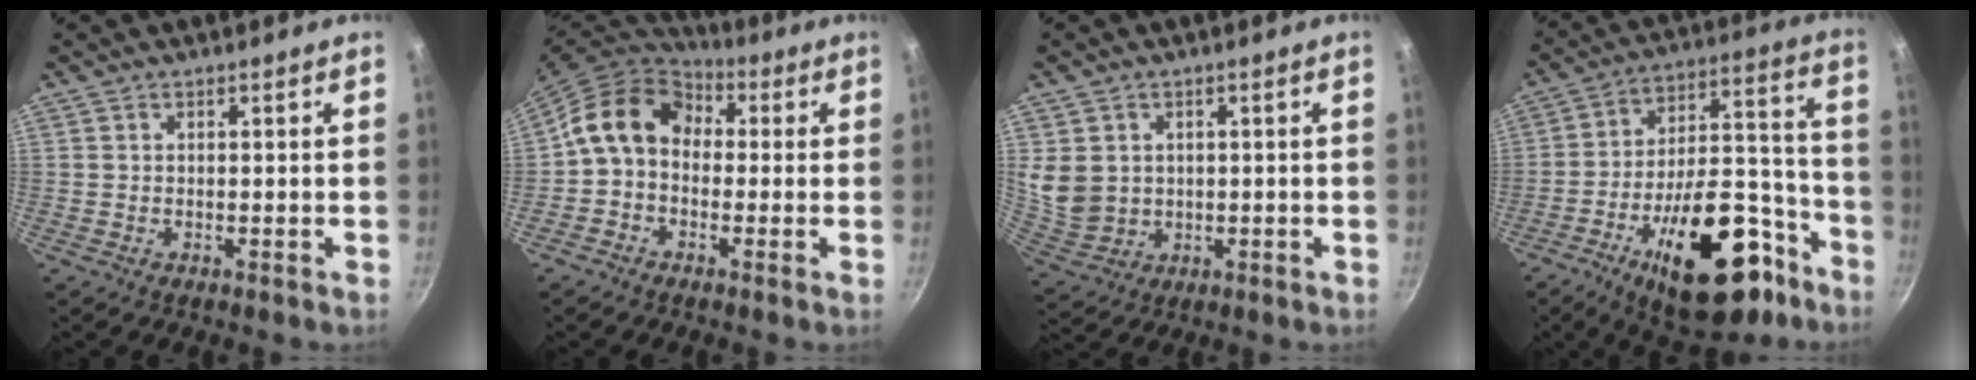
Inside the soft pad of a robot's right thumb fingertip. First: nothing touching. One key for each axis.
{"total": 12.4, "fx": 0.8, "fy": 9.8, "fz": 7.6, "tx": -0.113, "ty": 0.038, "tz": -0.011}
{"total": 7.4, "fx": 1.1, "fy": 6.3, "fz": 3.7, "tx": -0.056, "ty": -0.011, "tz": 0.039}
{"total": 26.0, "fx": -13.6, "fy": 12.3, "fz": 18.5, "tx": -0.223, "ty": 0.091, "tz": -0.193}